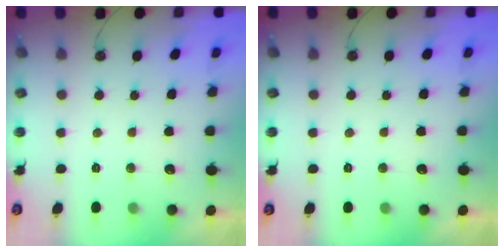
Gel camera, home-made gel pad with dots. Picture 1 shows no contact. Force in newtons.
{"total": 0.0}